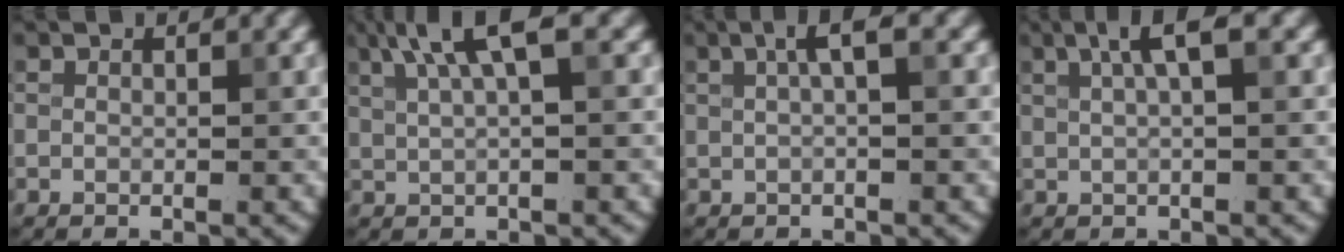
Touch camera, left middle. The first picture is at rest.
{"total": 4.9, "force": [2.5, 1.1, 4.0], "torque": [-0.066, 0.013, 0.044]}
{"total": 2.3, "force": [0.7, 0.4, 2.1], "torque": [-0.037, 0.010, 0.010]}
{"total": 3.1, "force": [1.3, 0.6, 2.8], "torque": [-0.044, 0.008, 0.022]}